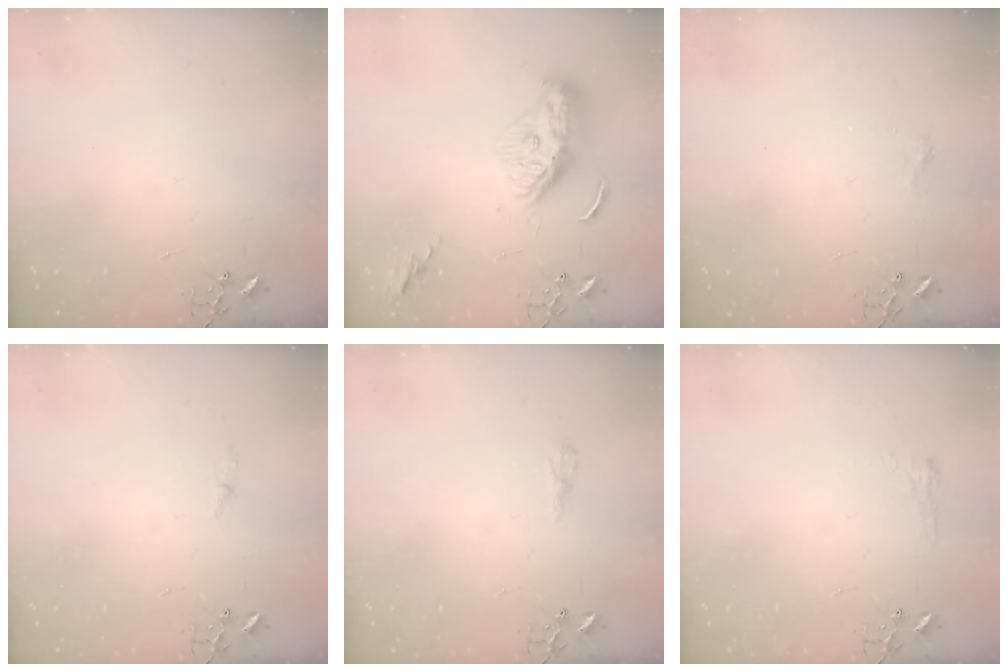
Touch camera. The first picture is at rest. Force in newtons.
{"total": 11.7, "press": 11.6, "slide": 1.0}
{"total": 7.0, "press": 7.0, "slide": 0.8}
{"total": 3.2, "press": 3.2, "slide": 0.5}
{"total": 5.2, "press": 5.1, "slide": 0.5}
{"total": 7.3, "press": 7.3, "slide": 0.8}